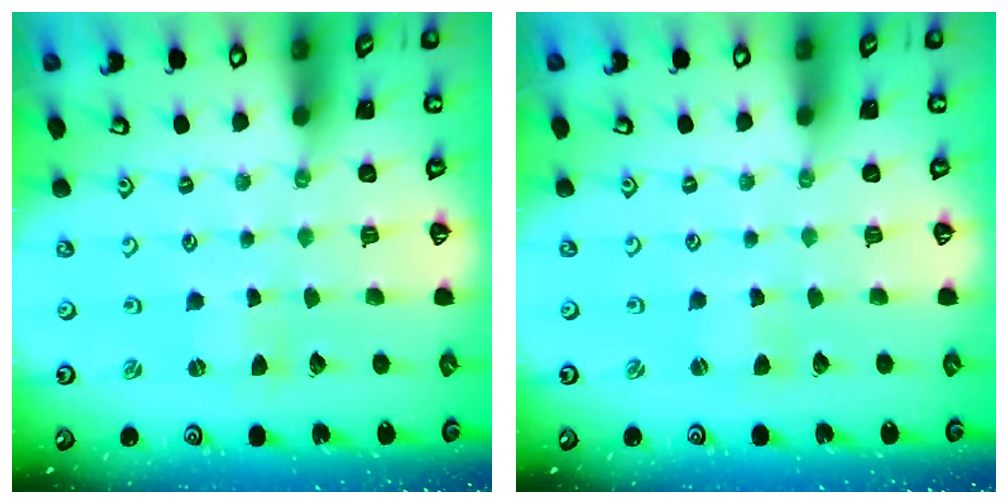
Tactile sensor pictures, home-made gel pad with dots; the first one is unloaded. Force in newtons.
{"total": 1.0, "press": 0.9, "slide": 0.2}